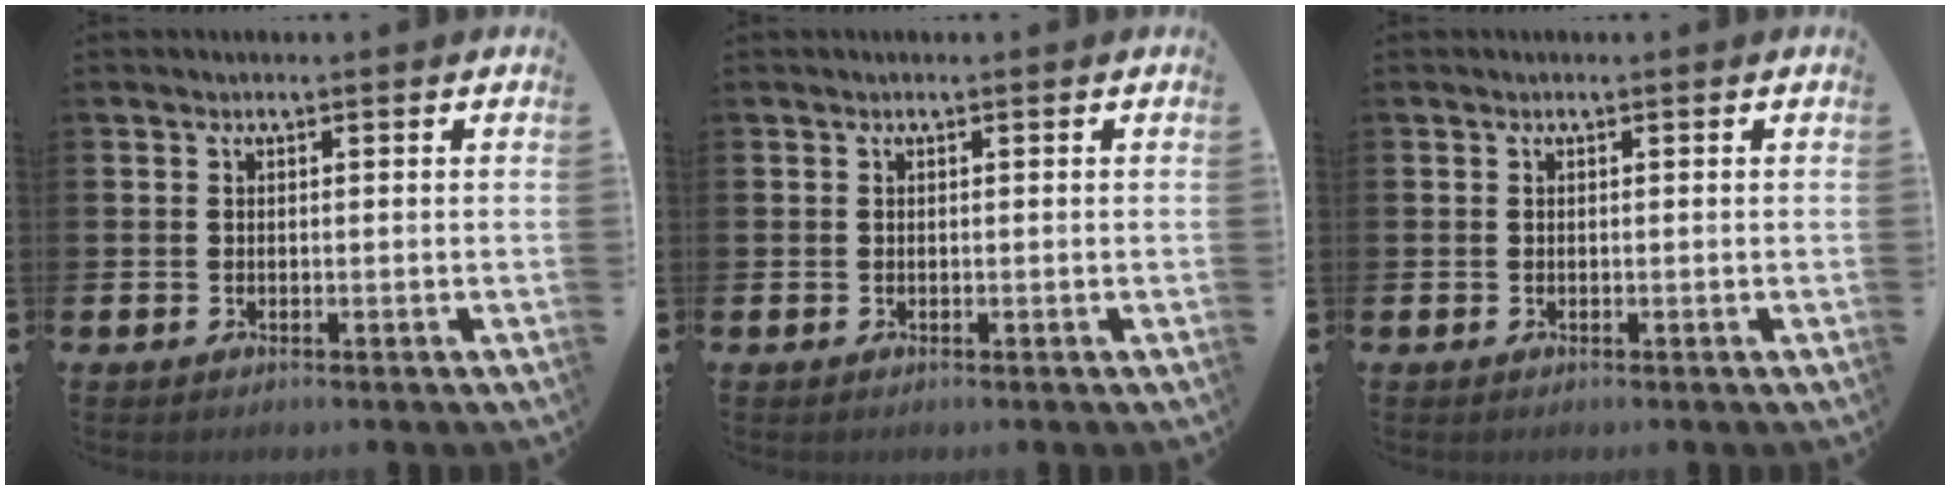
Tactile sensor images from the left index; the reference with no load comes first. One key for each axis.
{"total": 0.0}
{"total": 0.0}